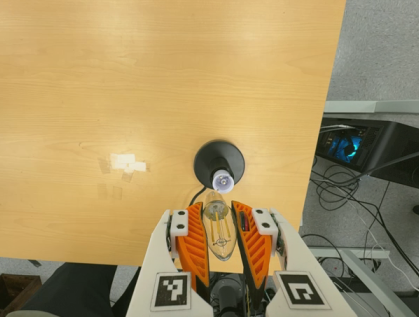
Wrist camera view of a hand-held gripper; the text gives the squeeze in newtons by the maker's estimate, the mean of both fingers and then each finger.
{"total": 22.4, "left": 24.7, "right": 20.1}